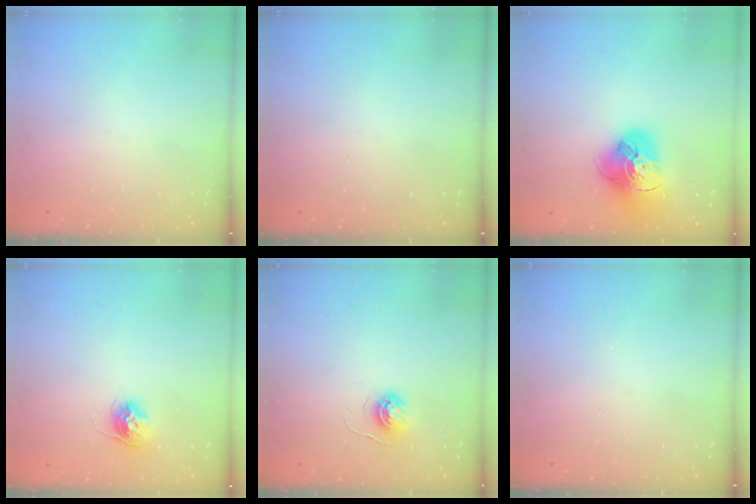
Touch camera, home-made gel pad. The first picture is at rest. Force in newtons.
{"total": 0.0}
{"total": 17.2, "press": 17.0, "slide": 1.9}
{"total": 10.2, "press": 10.1, "slide": 0.7}
{"total": 4.6, "press": 4.6, "slide": 0.4}
{"total": 0.0}